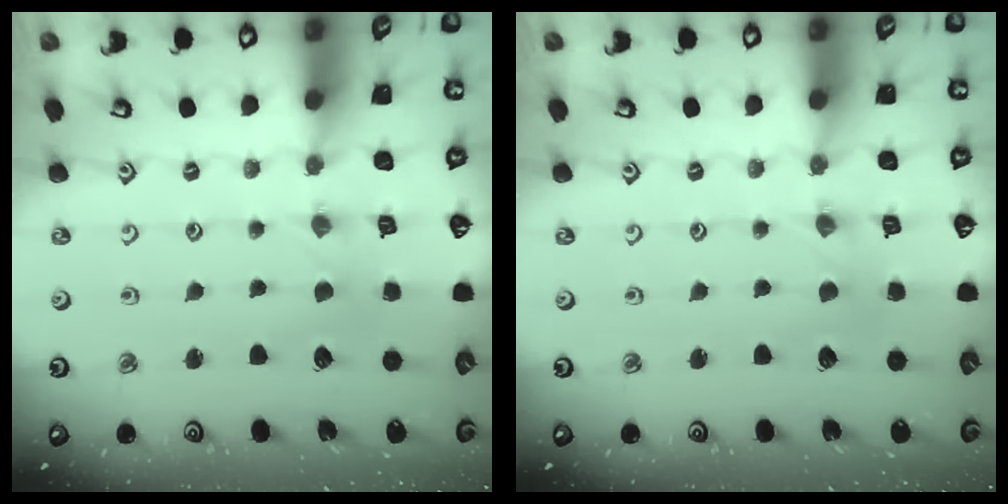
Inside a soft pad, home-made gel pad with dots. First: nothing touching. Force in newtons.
{"total": 0.0}